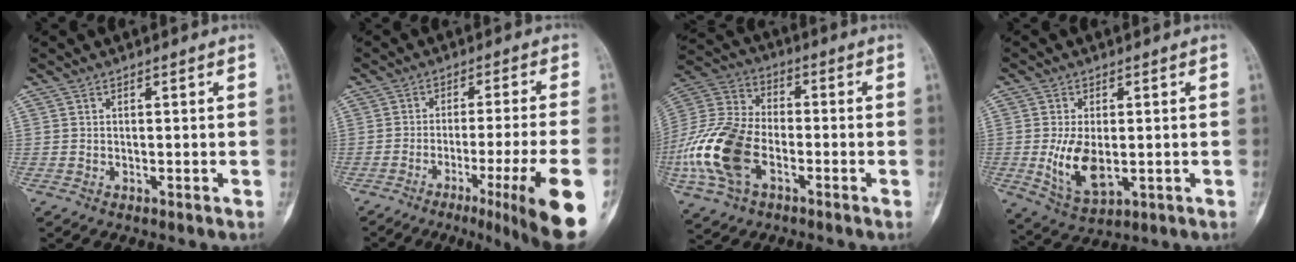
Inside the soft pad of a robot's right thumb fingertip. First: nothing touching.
{"total": 16.0, "force": [-7.2, 0.1, 14.3], "torque": [-0.174, 0.005, -0.104]}
{"total": 18.7, "force": [-5.6, 11.5, 13.7], "torque": [-0.300, 0.018, -0.109]}
{"total": 8.7, "force": [-0.7, 4.8, 7.3], "torque": [-0.131, -0.013, -0.001]}